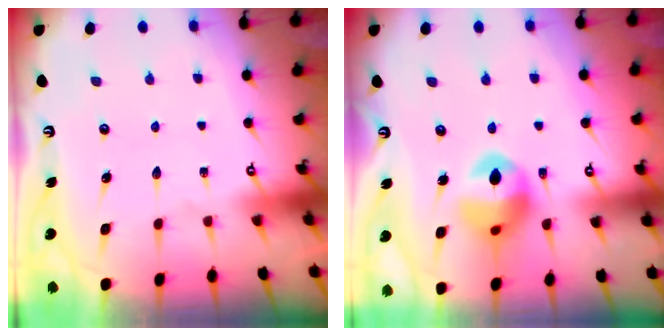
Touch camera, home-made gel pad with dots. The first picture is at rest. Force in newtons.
{"total": 12.1, "press": 12.1, "slide": 1.2}